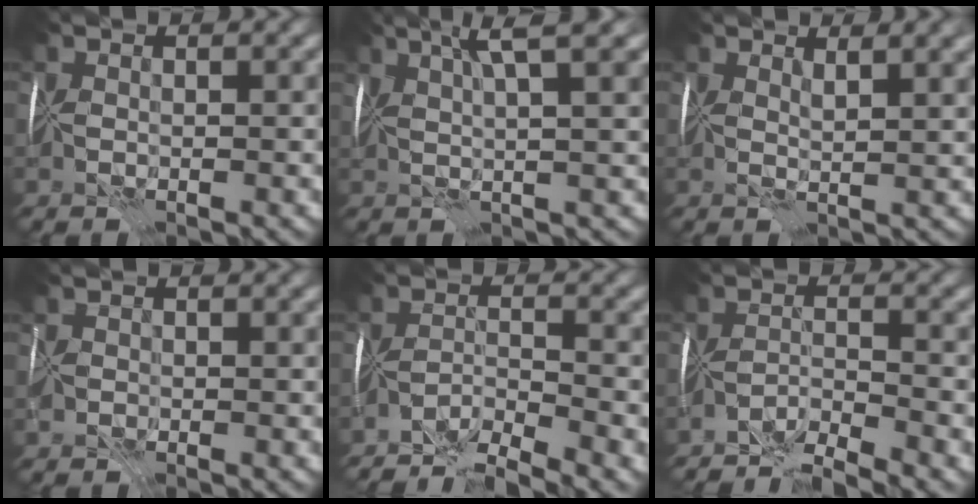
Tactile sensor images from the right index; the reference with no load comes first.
{"total": 5.0, "force": [2.6, -0.1, 4.3], "torque": [-0.062, 0.010, 0.042]}
{"total": 1.9, "force": [1.4, -0.5, 1.3], "torque": [-0.019, -0.004, 0.025]}
{"total": 1.7, "force": [-1.3, 0.8, 0.6], "torque": [-0.004, -0.008, -0.027]}
{"total": 4.3, "force": [-4.0, -1.4, 0.6], "torque": [-0.002, -0.007, -0.077]}
{"total": 3.9, "force": [-3.5, -1.7, 0.0], "torque": [0.012, -0.005, -0.070]}